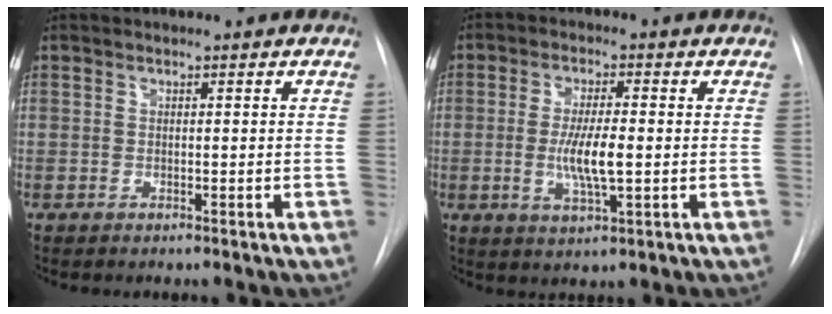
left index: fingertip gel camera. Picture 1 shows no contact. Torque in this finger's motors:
{"motor_torque": [0.91, 0.08, 0.30, 0.11]}